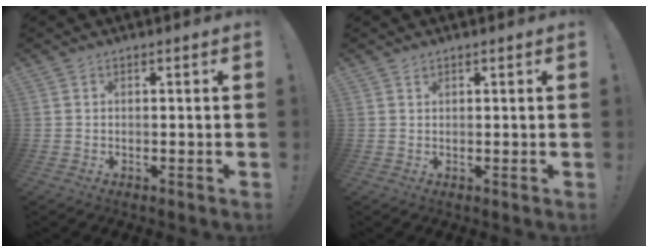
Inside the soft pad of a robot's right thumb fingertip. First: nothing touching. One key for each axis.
{"total": 0.8, "fx": 0.7, "fy": 0.4, "fz": 0.2, "tx": -0.002, "ty": -0.001, "tz": 0.013}